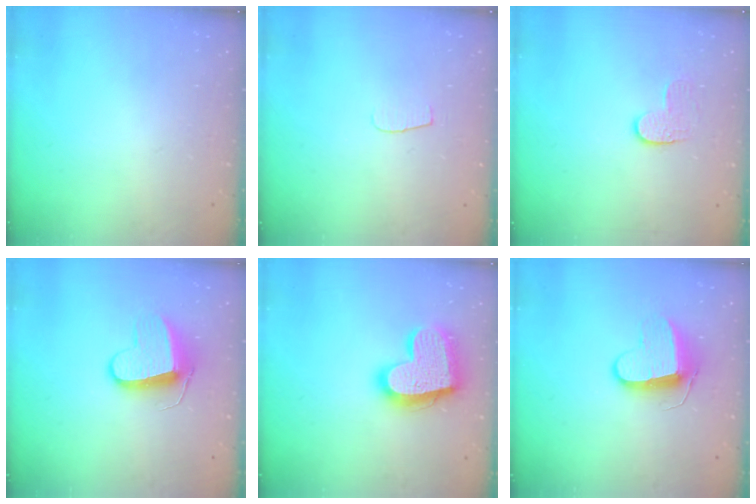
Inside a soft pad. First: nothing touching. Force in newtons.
{"total": 4.0, "press": 4.0, "slide": 0.4}
{"total": 3.6, "press": 3.6, "slide": 0.3}
{"total": 9.8, "press": 9.8, "slide": 0.3}
{"total": 20.1, "press": 20.0, "slide": 1.7}
{"total": 9.6, "press": 9.6, "slide": 0.2}